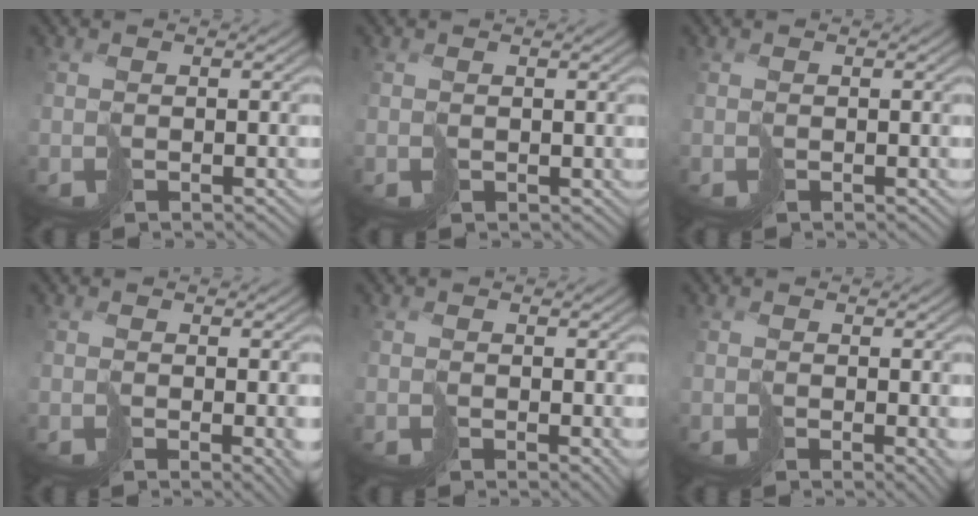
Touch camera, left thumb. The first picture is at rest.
{"total": 0.6, "force": [0.6, 0.3, -0.1], "torque": [-0.004, -0.001, 0.012]}
{"total": 0.0}
{"total": 2.2, "force": [0.4, 1.0, 1.9], "torque": [-0.033, -0.009, 0.012]}
{"total": 1.4, "force": [0.6, 0.8, 1.0], "torque": [-0.019, -0.002, 0.012]}
{"total": 2.0, "force": [0.5, 1.0, 1.7], "torque": [-0.029, -0.005, 0.009]}